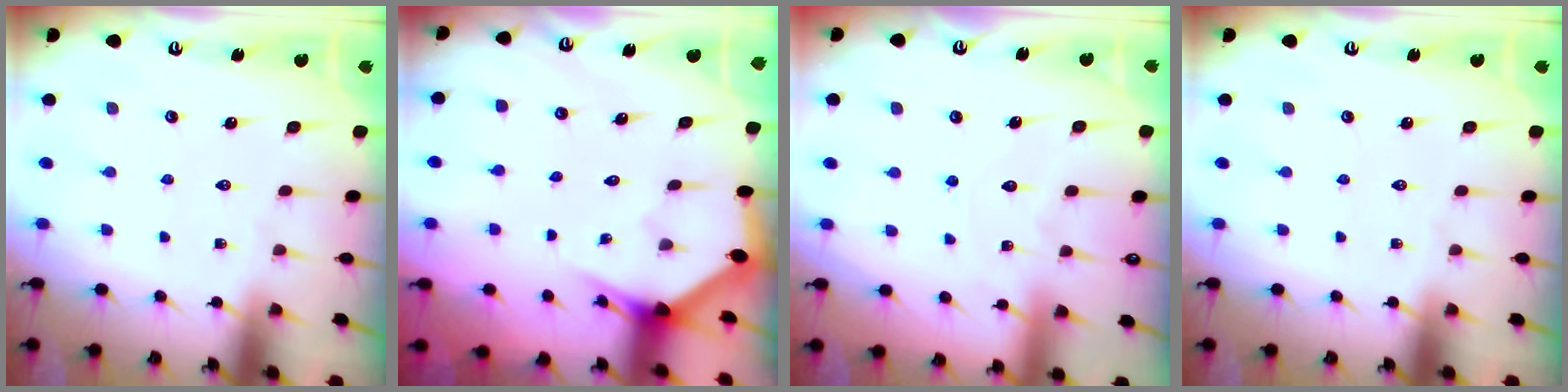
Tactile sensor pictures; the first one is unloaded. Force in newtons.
{"total": 3.0, "press": 3.0, "slide": 0.1}
{"total": 6.0, "press": 6.0, "slide": 0.7}
{"total": 0.0}